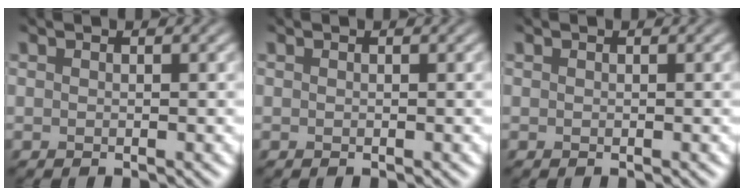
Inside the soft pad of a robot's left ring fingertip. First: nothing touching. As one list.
[{"total": 0.0}, {"total": 0.0}]